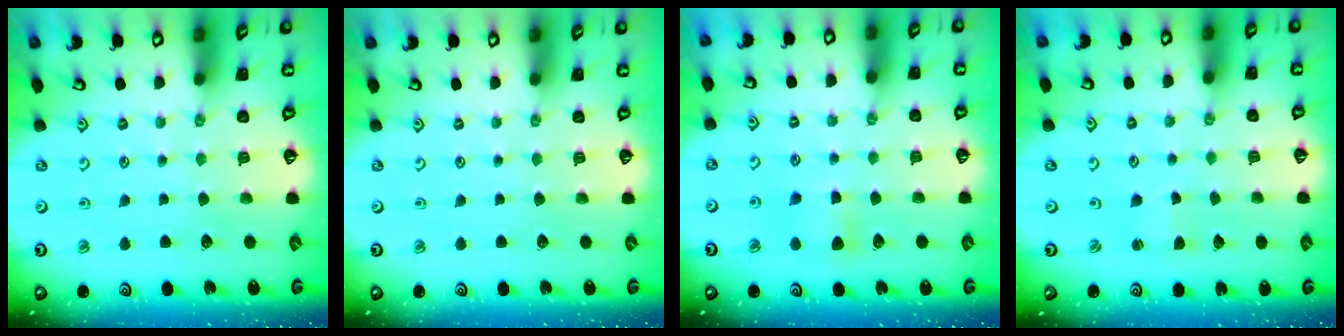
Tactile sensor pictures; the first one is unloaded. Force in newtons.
{"total": 0.0}
{"total": 4.8, "press": 4.7, "slide": 0.5}
{"total": 1.6, "press": 1.6, "slide": 0.2}